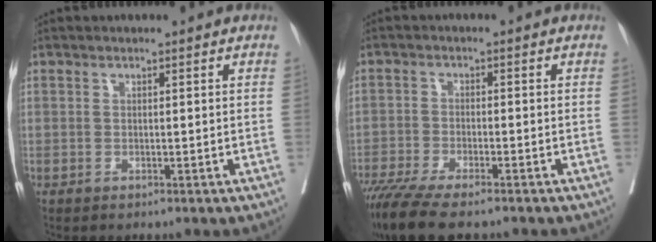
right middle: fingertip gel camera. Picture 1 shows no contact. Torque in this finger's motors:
{"motor_torque": [0.88, -0.88, 0.11, 0.11]}